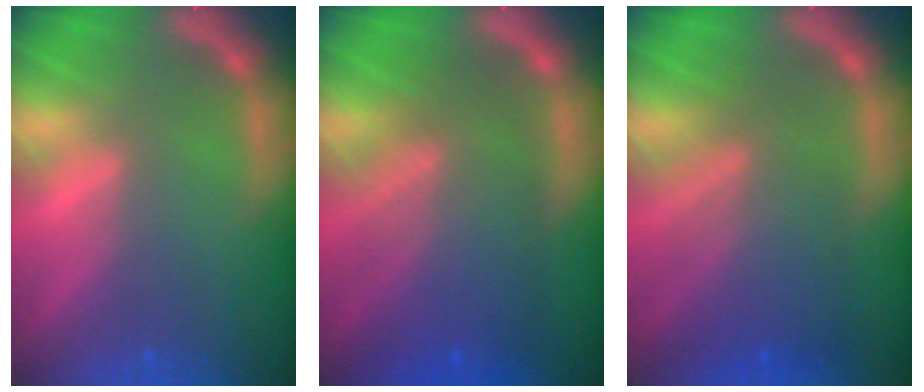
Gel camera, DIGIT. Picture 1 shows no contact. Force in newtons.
{"total": 9.1}
{"total": 7.1}